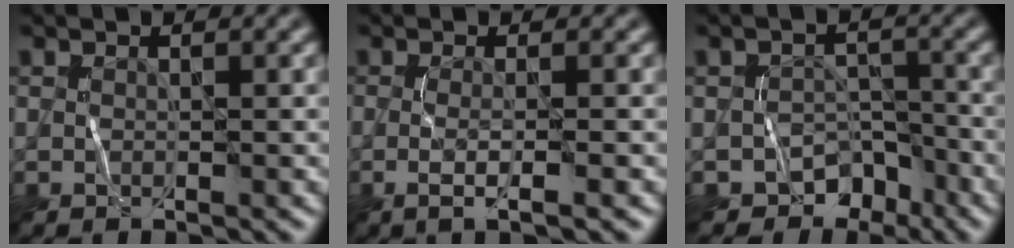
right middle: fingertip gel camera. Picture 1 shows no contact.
{"total": 2.2, "force": [-0.5, 0.5, 2.1], "torque": [-0.029, -0.009, -0.011]}
{"total": 4.6, "force": [-3.7, 2.7, 0.6], "torque": [0.015, -0.001, -0.051]}